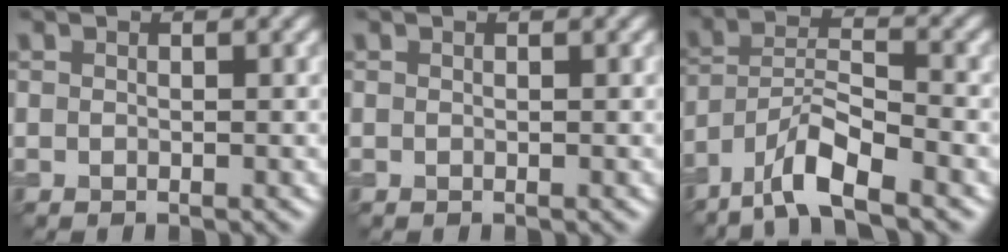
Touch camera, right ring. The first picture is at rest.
{"total": 0.0}
{"total": 6.9, "force": [-4.9, 1.7, 4.6], "torque": [-0.077, 0.007, -0.094]}